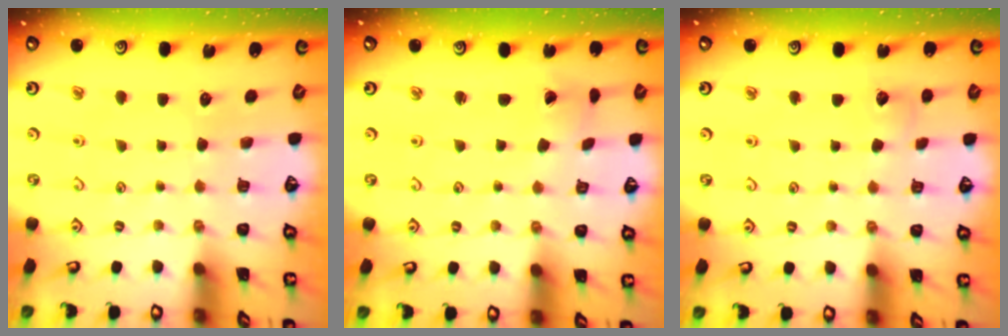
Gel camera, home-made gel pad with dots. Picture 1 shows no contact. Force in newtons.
{"total": 0.7, "press": 0.7, "slide": 0.1}
{"total": 4.6, "press": 4.5, "slide": 0.5}